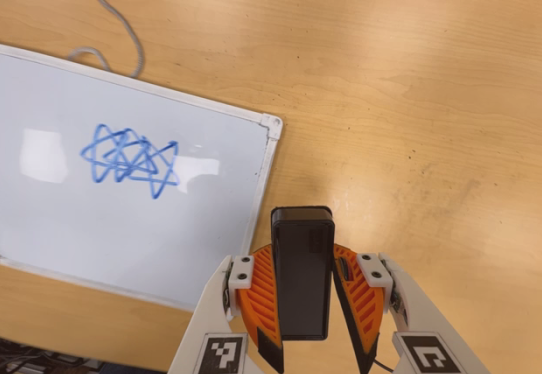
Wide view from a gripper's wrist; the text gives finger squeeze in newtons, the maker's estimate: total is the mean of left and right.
{"total": 6.7, "left": 5.9, "right": 7.5}